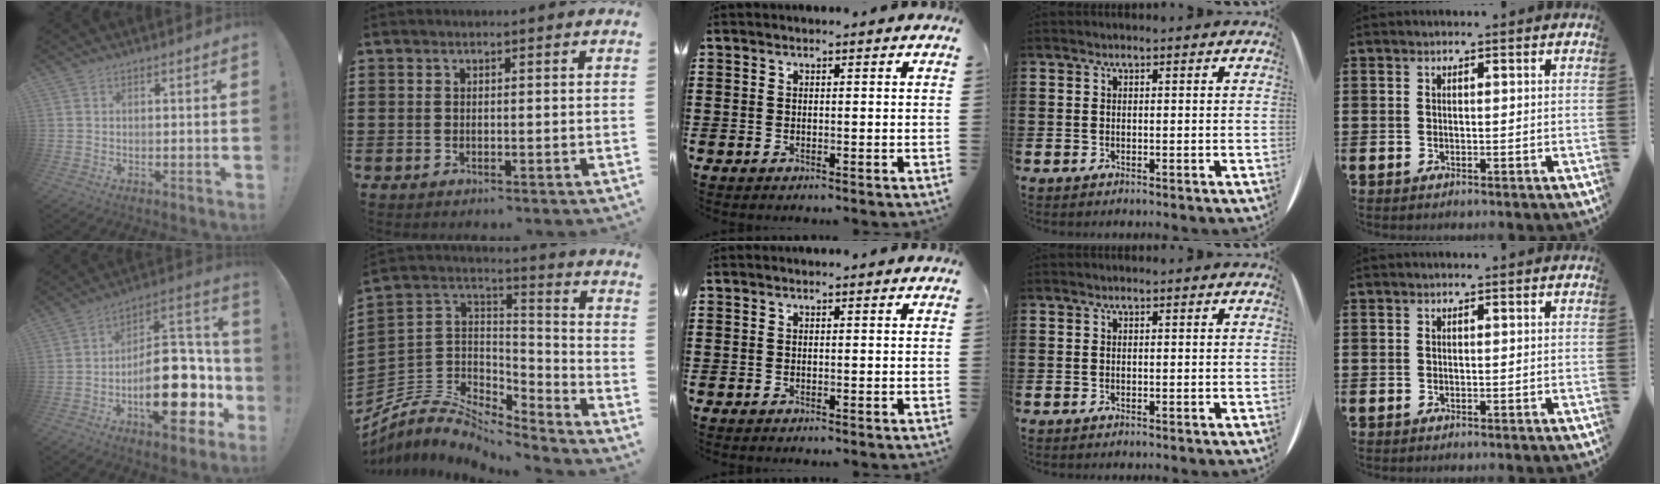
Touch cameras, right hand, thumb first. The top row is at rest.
{"thumb": {"total": 25.5, "force": [-7.0, 12.5, 21.1], "torque": [-0.306, 0.049, -0.093]}, "index": {"total": 6.1, "force": [-5.0, 3.1, 1.6], "torque": [-0.058, -0.003, -0.104]}}